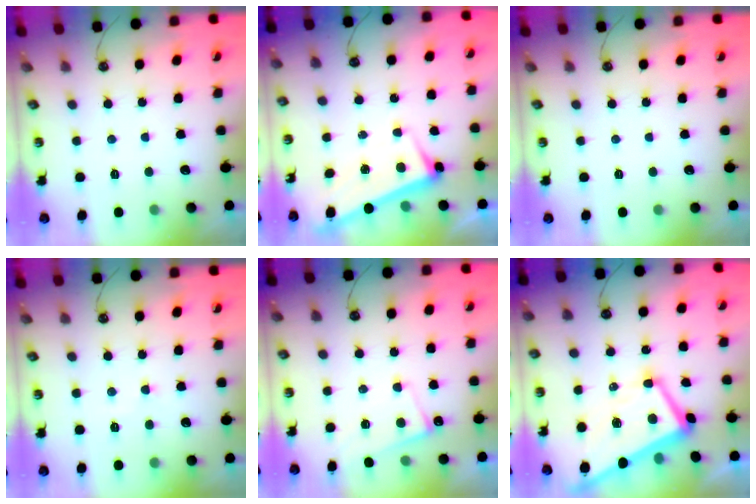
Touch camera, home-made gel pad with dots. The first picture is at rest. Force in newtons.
{"total": 2.6, "press": 2.5, "slide": 0.7}
{"total": 0.0}
{"total": 1.8, "press": 1.8, "slide": 0.3}
{"total": 2.1, "press": 2.1, "slide": 0.5}
{"total": 6.3, "press": 6.2, "slide": 1.2}